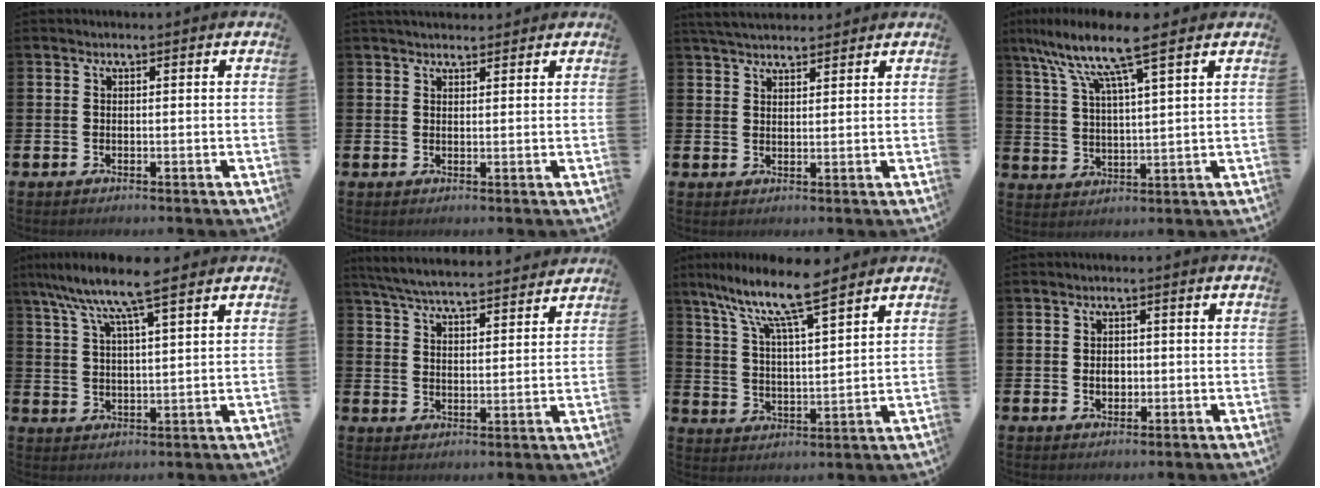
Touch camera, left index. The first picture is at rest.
{"total": 2.1, "force": [2.0, 0.5, 0.3], "torque": [0.005, -0.010, 0.033]}
{"total": 3.8, "force": [3.6, 0.9, 0.8], "torque": [-0.018, -0.014, 0.066]}
{"total": 9.3, "force": [7.1, 0.8, 5.9], "torque": [-0.128, -0.028, 0.120]}
{"total": 8.8, "force": [7.3, 0.9, 4.9], "torque": [-0.107, -0.026, 0.128]}
{"total": 6.4, "force": [6.2, 0.5, 1.4], "torque": [-0.044, -0.043, 0.108]}
{"total": 9.7, "force": [8.2, 1.2, 5.1], "torque": [-0.112, -0.051, 0.136]}
{"total": 2.2, "force": [-0.1, 1.6, 1.4], "torque": [-0.004, -0.002, -0.010]}